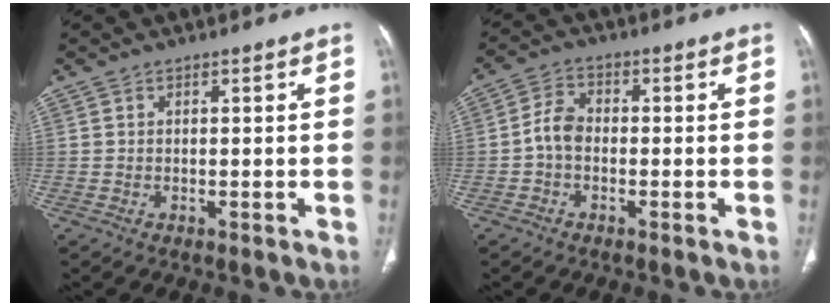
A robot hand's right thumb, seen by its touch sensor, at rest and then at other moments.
{"total": 4.6, "force": [-1.0, 3.2, 3.1], "torque": [-0.054, 0.014, -0.029]}